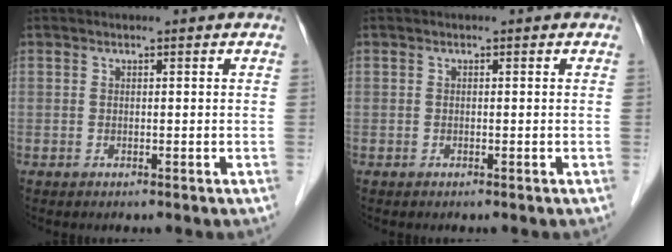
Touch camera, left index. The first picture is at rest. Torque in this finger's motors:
{"motor_torque": [0.00, 0.00, 0.03, 0.00]}